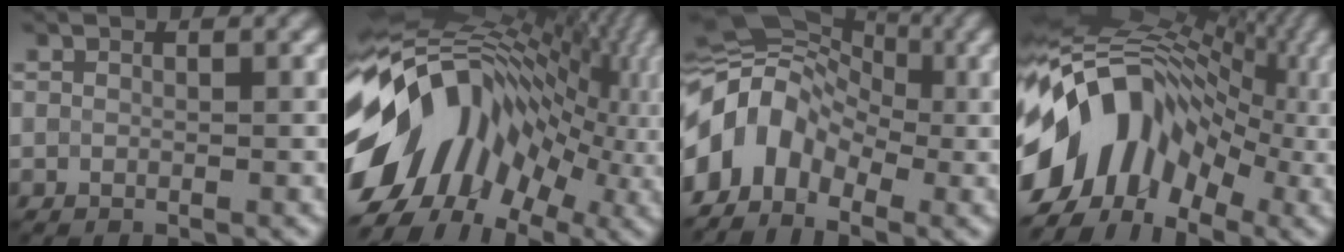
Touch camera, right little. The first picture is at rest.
{"total": 17.2, "force": [-3.2, 11.5, 12.3], "torque": [-0.213, 0.012, -0.062]}
{"total": 8.4, "force": [-2.2, 6.2, 5.2], "torque": [-0.090, 0.022, -0.065]}
{"total": 13.1, "force": [-3.0, 9.3, 8.7], "torque": [-0.137, 0.024, -0.070]}